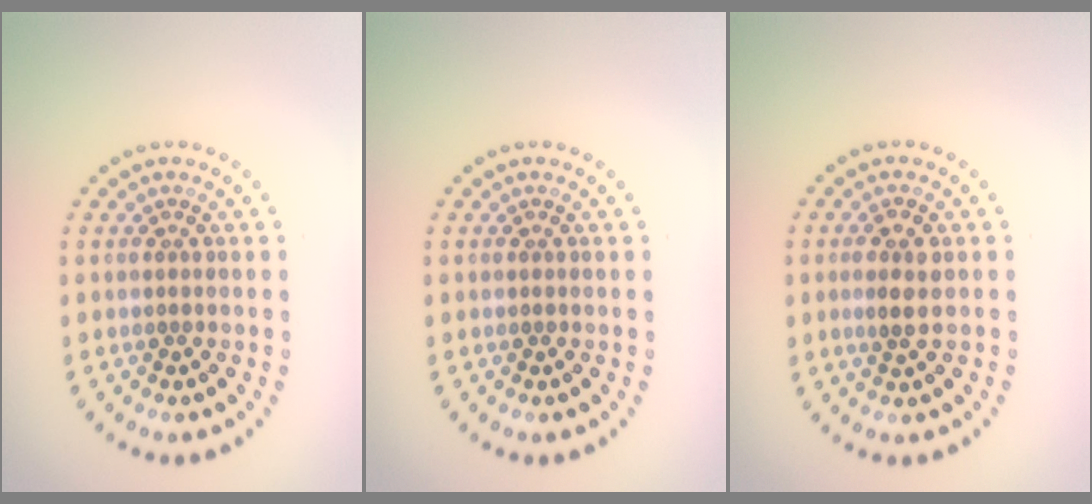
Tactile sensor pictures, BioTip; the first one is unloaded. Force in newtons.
{"total": 0.0}
{"total": 2.1, "press": 2.0, "slide": 0.6}